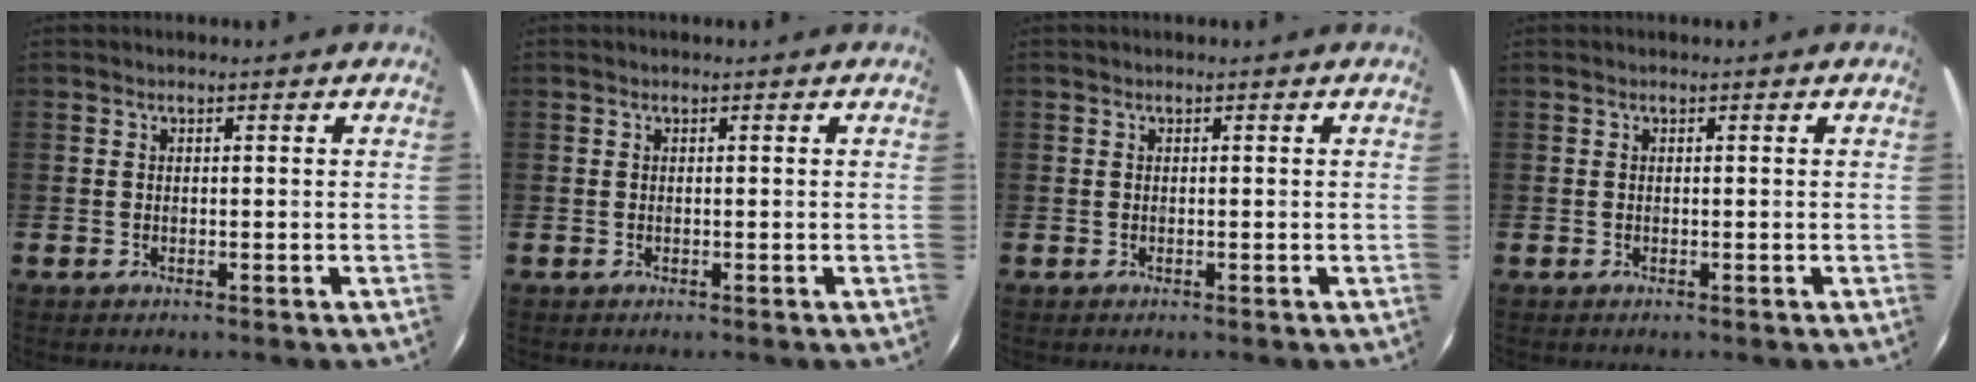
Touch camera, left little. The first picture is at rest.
{"total": 0.0}
{"total": 0.0}
{"total": 0.0}